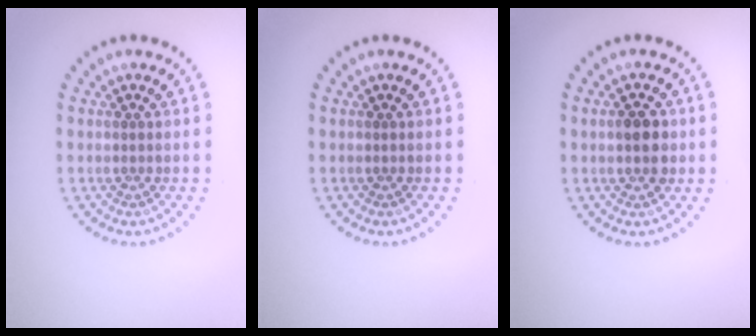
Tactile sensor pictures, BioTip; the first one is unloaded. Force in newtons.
{"total": 0.0}
{"total": 2.9, "press": 2.9, "slide": 0.2}